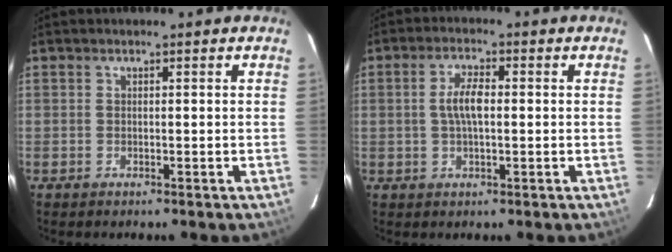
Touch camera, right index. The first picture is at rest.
{"total": 4.8, "force": [0.2, 1.8, 4.5], "torque": [-0.089, 0.007, 0.005]}